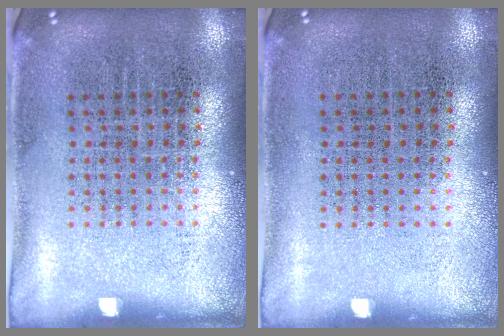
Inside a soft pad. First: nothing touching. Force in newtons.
{"total": 0.0}